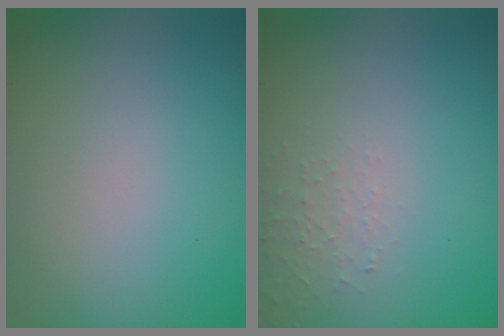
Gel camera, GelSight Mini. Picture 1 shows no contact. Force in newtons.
{"total": 1.3, "press": 1.3, "slide": 0.2}